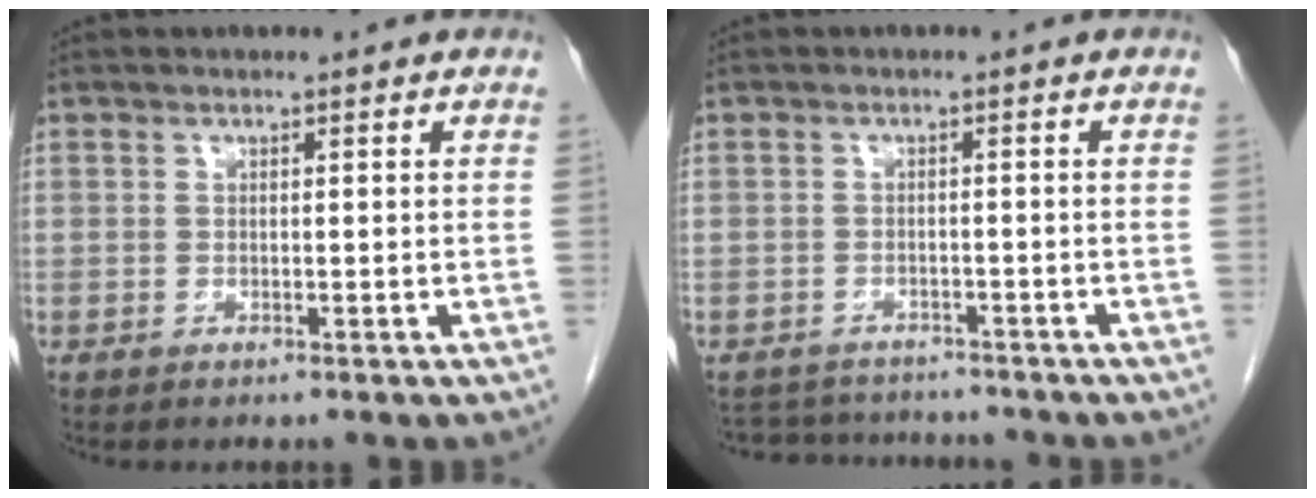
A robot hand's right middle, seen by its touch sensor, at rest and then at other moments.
{"total": 7.0, "force": [-6.7, 1.9, 0.9], "torque": [-0.011, 0.009, -0.091]}